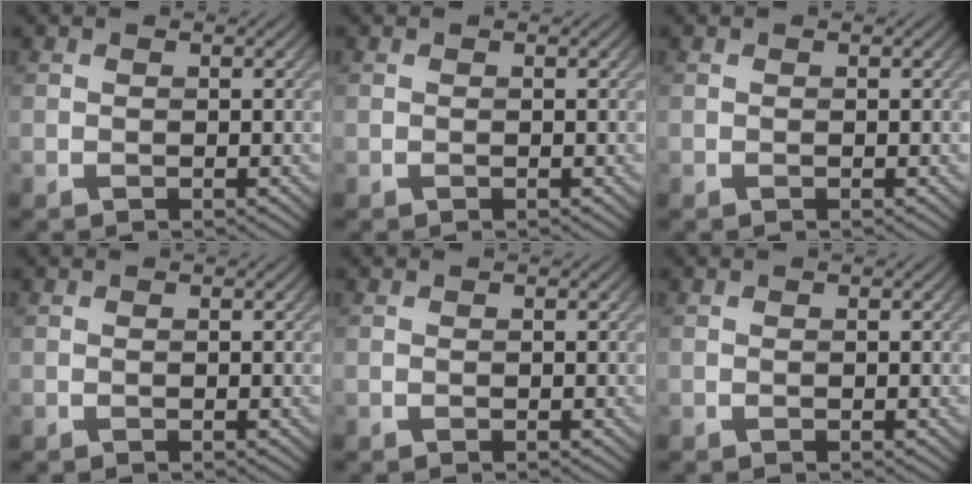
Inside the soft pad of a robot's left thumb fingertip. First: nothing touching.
{"total": 0.0}
{"total": 0.0}
{"total": 0.0}
{"total": 0.0}
{"total": 0.0}